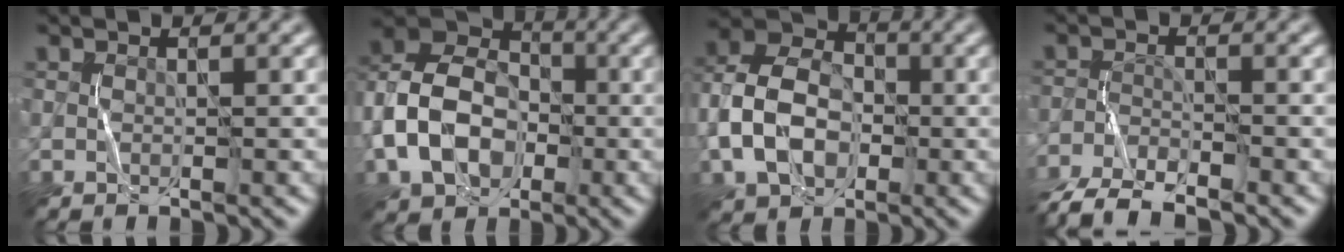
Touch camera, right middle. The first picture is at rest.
{"total": 8.9, "force": [-2.5, 6.5, 5.4], "torque": [-0.112, 0.003, -0.057]}
{"total": 7.8, "force": [-1.9, 5.7, 5.0], "torque": [-0.106, 0.008, -0.049]}
{"total": 5.3, "force": [-4.8, 0.9, 2.1], "torque": [-0.036, -0.015, -0.100]}